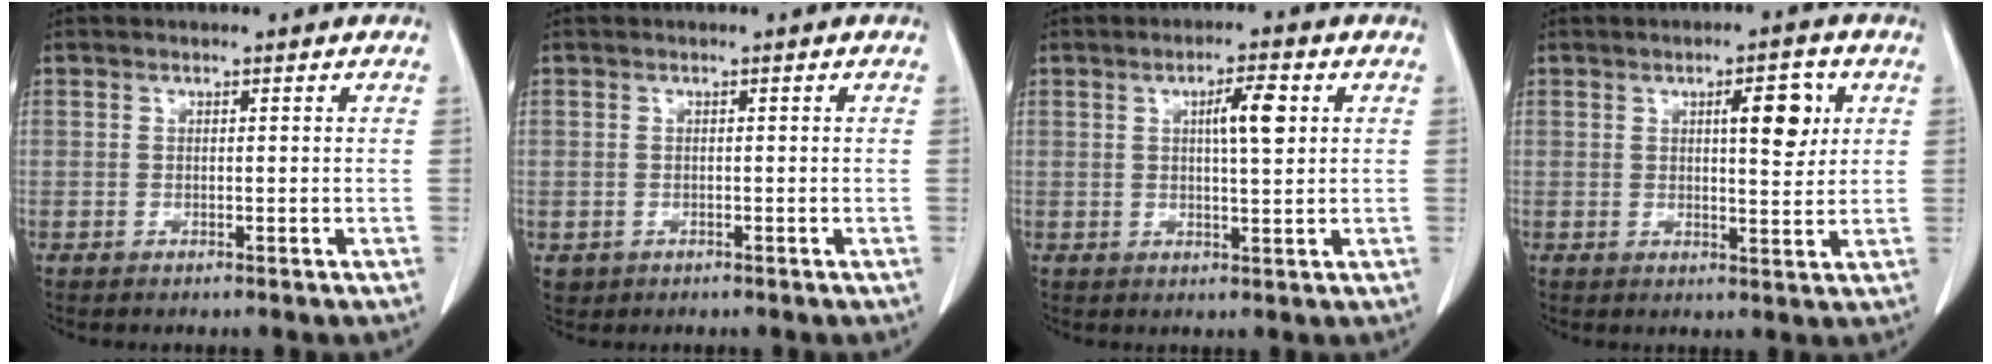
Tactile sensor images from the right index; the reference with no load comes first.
{"total": 1.4, "force": [-0.4, 1.3, 0.2], "torque": [-0.004, 0.003, 0.002]}
{"total": 5.0, "force": [1.5, 0.8, 4.7], "torque": [-0.077, 0.004, 0.024]}
{"total": 6.1, "force": [2.1, 1.6, 5.5], "torque": [-0.078, 0.003, 0.030]}